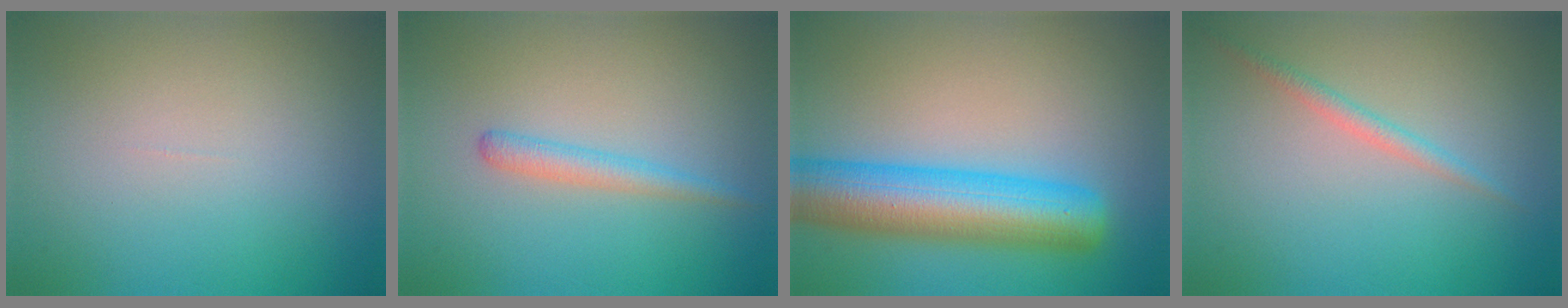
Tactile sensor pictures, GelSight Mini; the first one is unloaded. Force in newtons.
{"total": 1.8, "press": 1.8, "slide": 0.1}
{"total": 8.8, "press": 8.8, "slide": 0.2}
{"total": 1.4, "press": 1.4, "slide": 0.1}